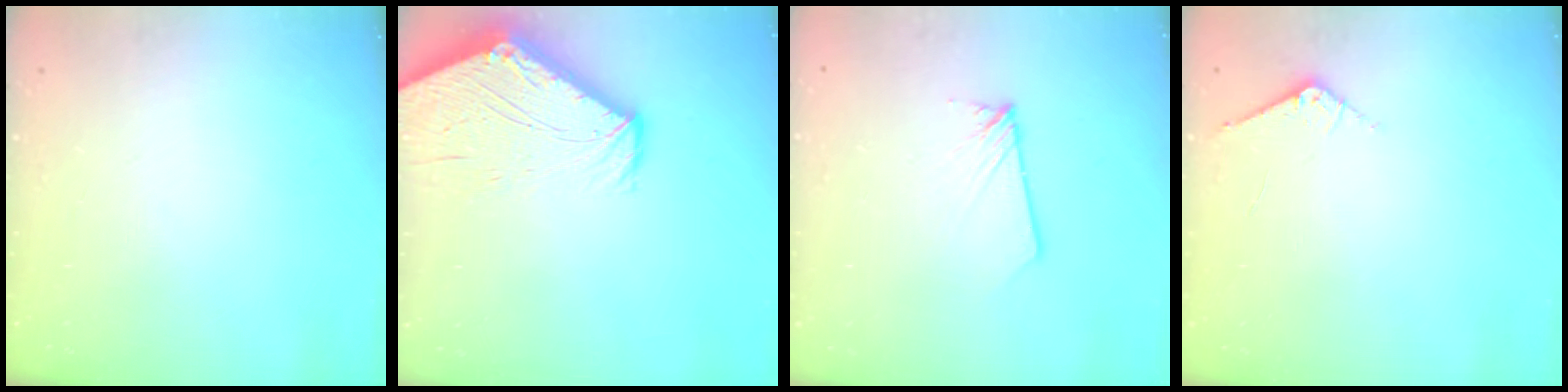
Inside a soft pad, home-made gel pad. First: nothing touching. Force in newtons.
{"total": 10.9, "press": 10.8, "slide": 1.2}
{"total": 1.8, "press": 1.8, "slide": 0.1}
{"total": 6.1, "press": 6.1, "slide": 0.5}